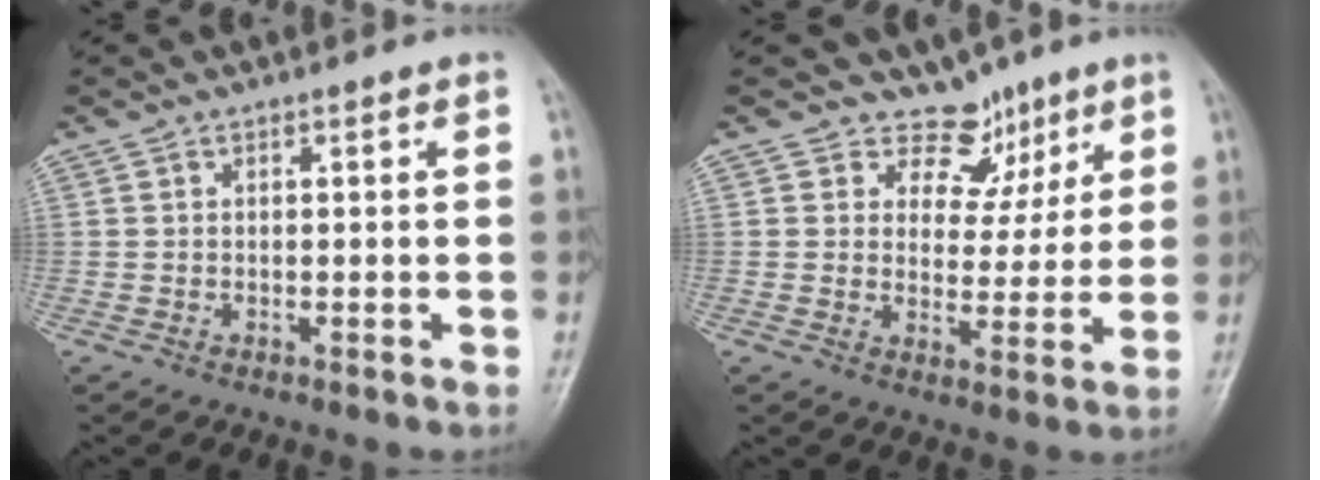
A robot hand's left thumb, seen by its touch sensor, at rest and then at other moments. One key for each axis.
{"total": 7.3, "fx": 5.4, "fy": 4.9, "fz": 0.4, "tx": 0.032, "ty": -0.038, "tz": 0.078}